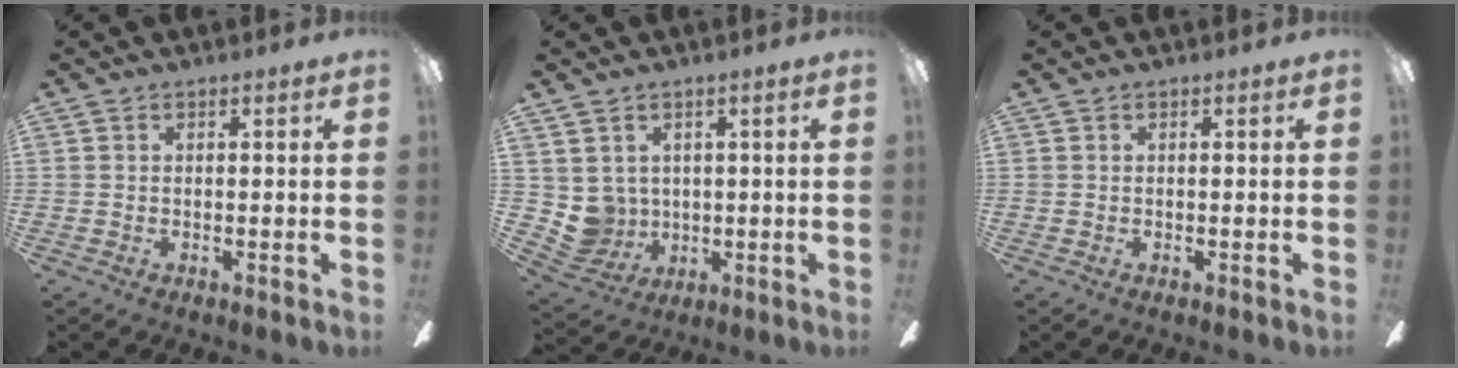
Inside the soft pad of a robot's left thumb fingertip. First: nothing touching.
{"total": 6.4, "force": [2.3, 5.9, 0.8], "torque": [-0.062, -0.018, 0.050]}
{"total": 0.0}